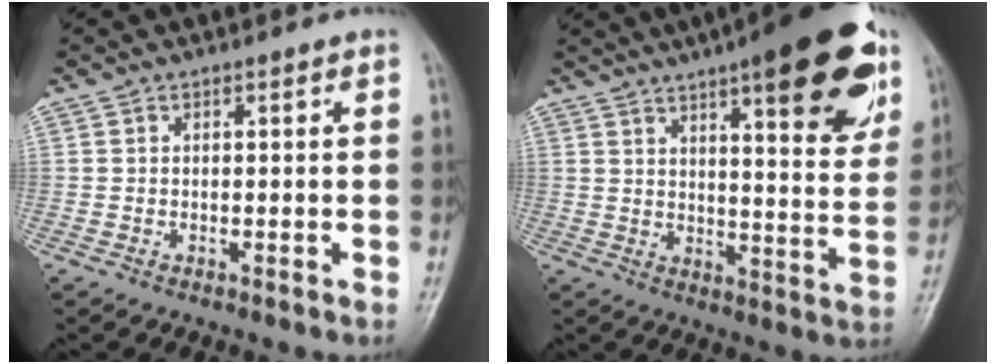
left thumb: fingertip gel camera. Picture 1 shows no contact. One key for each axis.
{"total": 21.8, "fx": 12.0, "fy": 5.7, "fz": 17.3, "tx": -0.205, "ty": -0.037, "tz": 0.163}